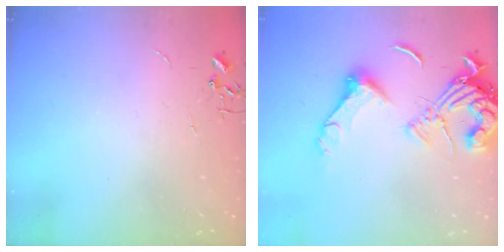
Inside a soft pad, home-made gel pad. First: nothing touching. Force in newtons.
{"total": 16.5, "press": 16.4, "slide": 2.2}